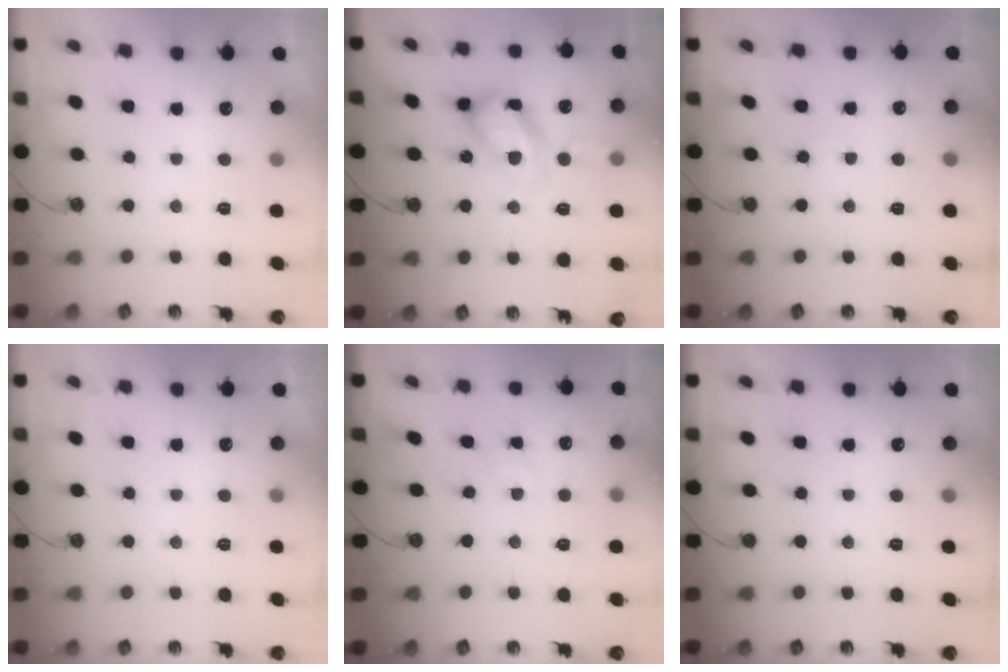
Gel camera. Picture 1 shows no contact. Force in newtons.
{"total": 18.7, "press": 18.5, "slide": 2.1}
{"total": 1.0, "press": 1.0, "slide": 0.1}
{"total": 0.0}
{"total": 3.5, "press": 3.5, "slide": 0.4}
{"total": 0.0}